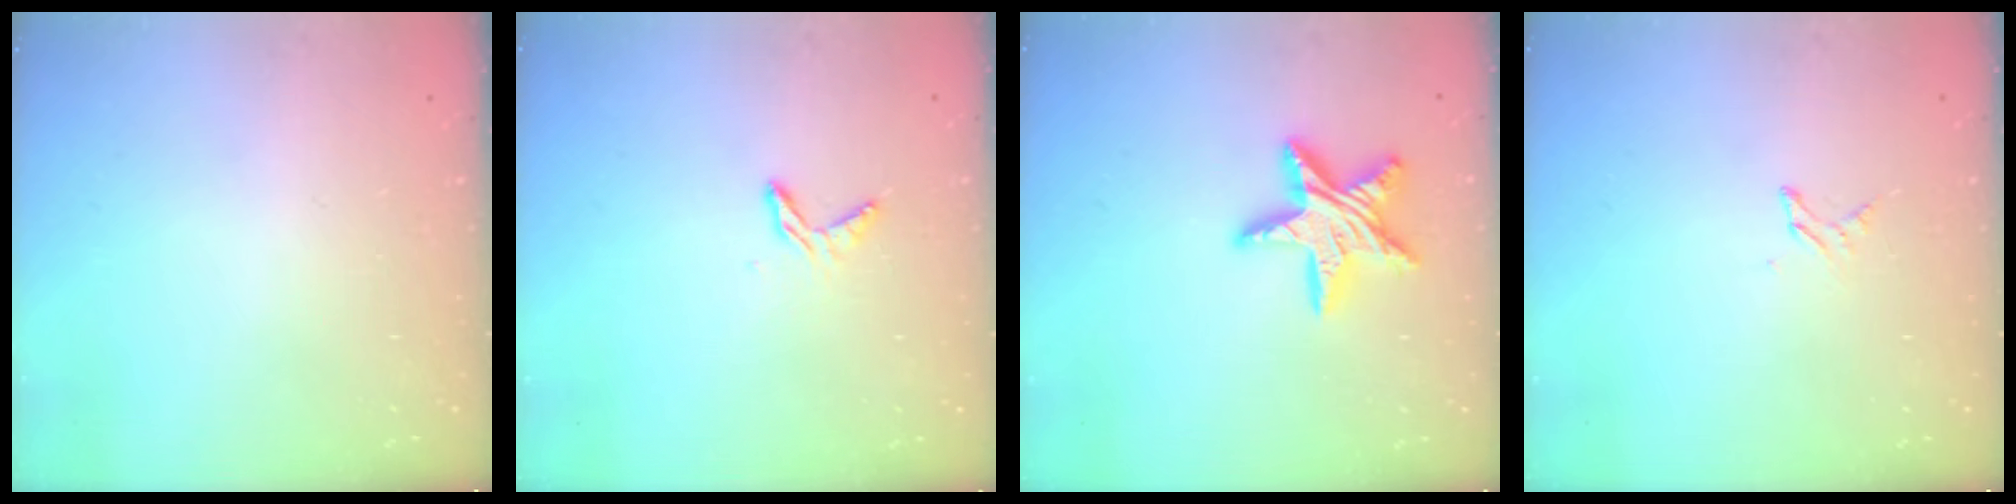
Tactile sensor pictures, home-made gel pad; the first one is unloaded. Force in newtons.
{"total": 5.3, "press": 5.2, "slide": 0.3}
{"total": 13.4, "press": 13.3, "slide": 1.0}
{"total": 2.9, "press": 2.9, "slide": 0.3}